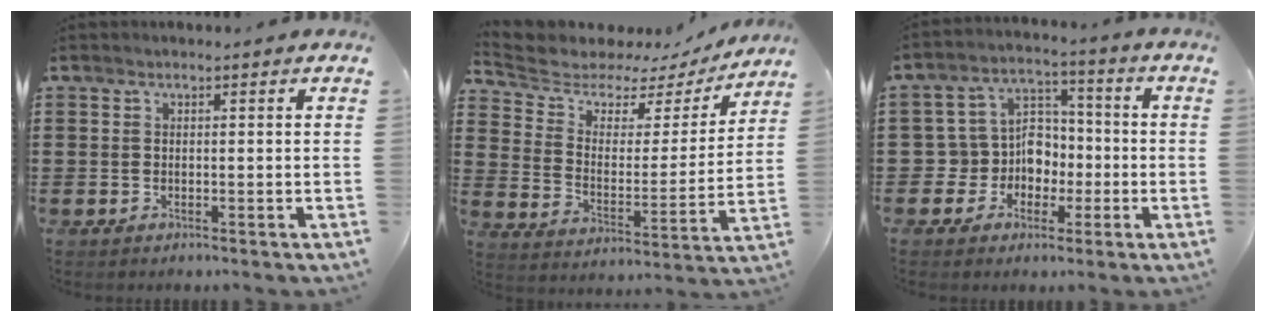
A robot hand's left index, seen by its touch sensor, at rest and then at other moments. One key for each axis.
{"total": 5.3, "fx": 4.5, "fy": 2.6, "fz": 1.0, "tx": -0.054, "ty": -0.028, "tz": 0.072}
{"total": 7.6, "fx": -1.2, "fy": 7.1, "fz": 2.4, "tx": -0.084, "ty": 0.000, "tz": -0.022}